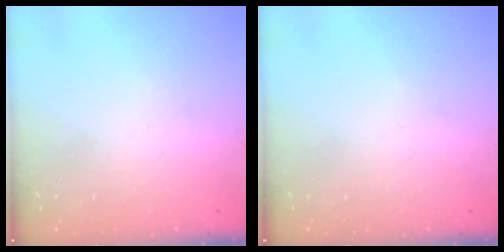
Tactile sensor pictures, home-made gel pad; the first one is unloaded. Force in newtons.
{"total": 0.0}